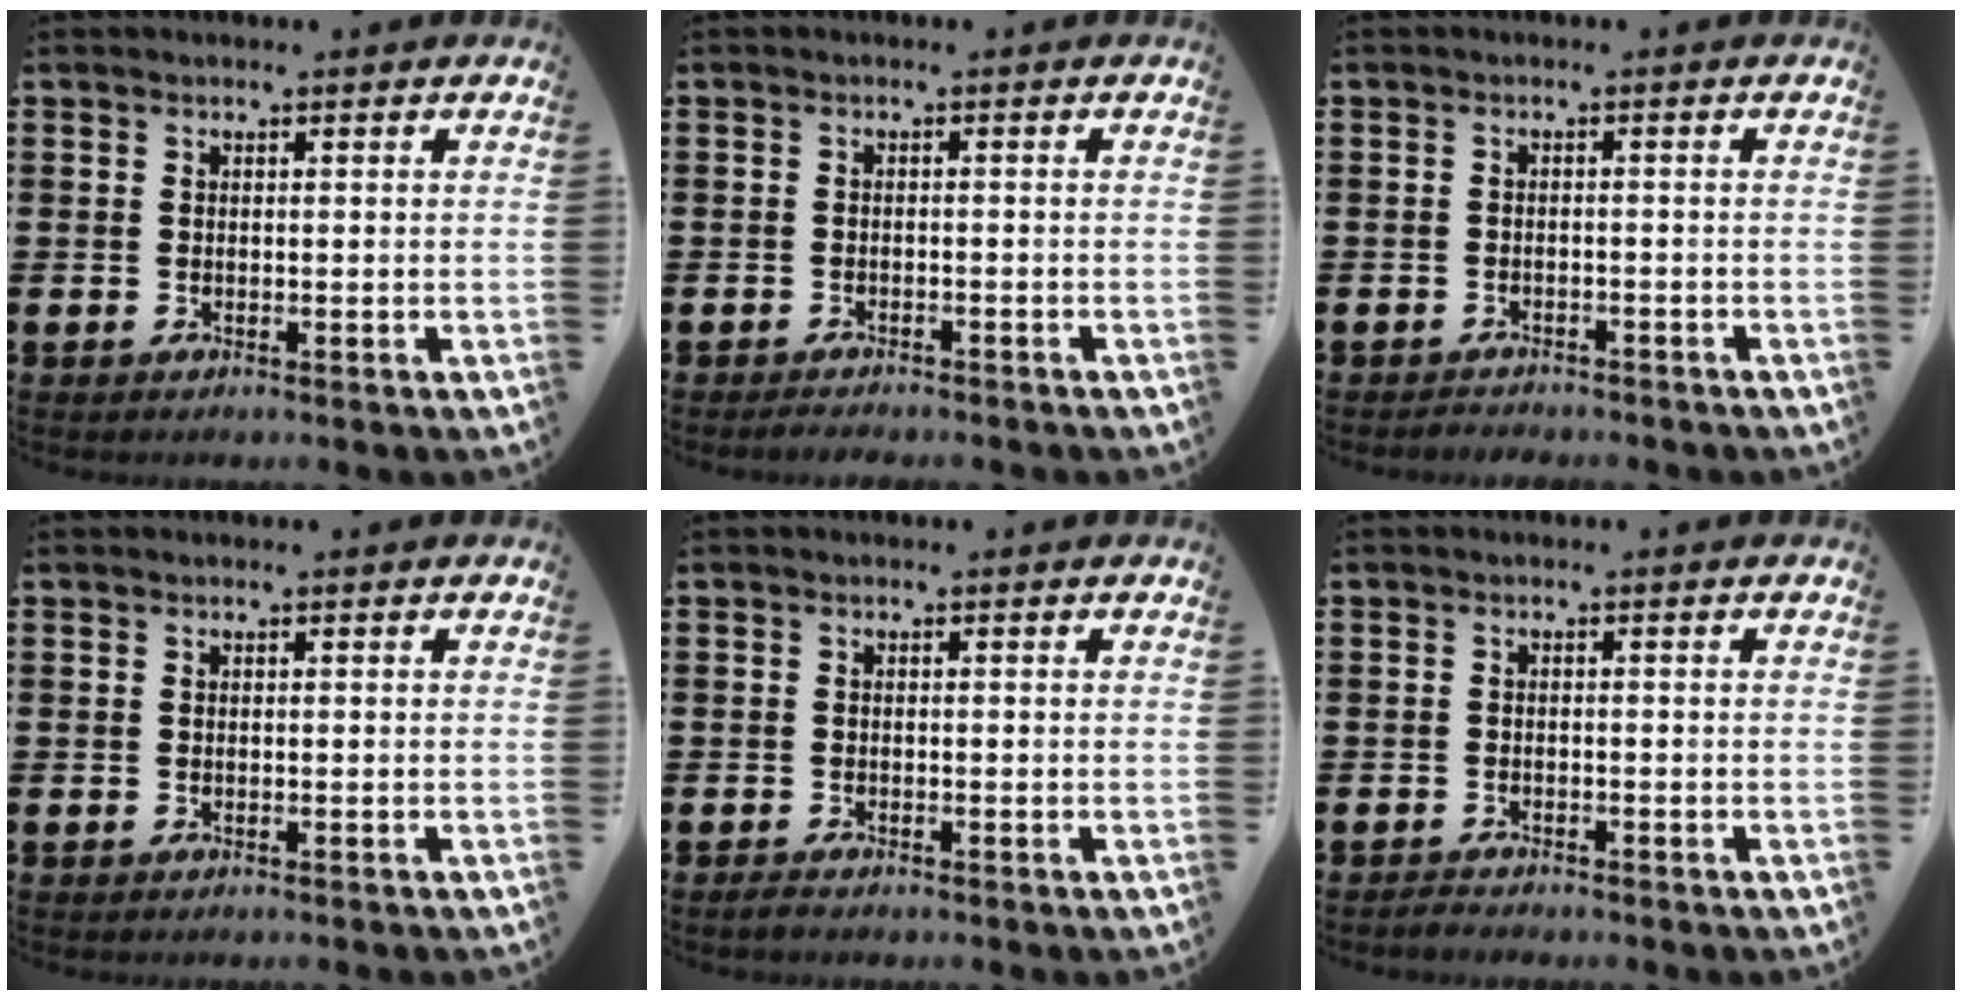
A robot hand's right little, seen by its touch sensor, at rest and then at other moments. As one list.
[{"total": 1.2, "force": [-1.2, 0.0, 0.2], "torque": [-0.006, 0.000, -0.024]}, {"total": 1.3, "force": [-1.3, 0.0, -0.1], "torque": [-0.002, 0.002, -0.028]}, {"total": 0.0}, {"total": 0.7, "force": [-0.6, 0.2, 0.4], "torque": [-0.009, -0.001, -0.012]}, {"total": 1.1, "force": [-1.0, 0.1, 0.1], "torque": [-0.005, 0.000, -0.022]}]